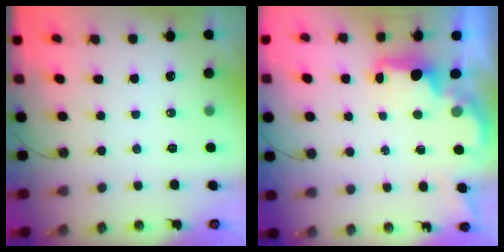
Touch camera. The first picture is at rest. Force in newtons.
{"total": 1.8, "press": 1.7, "slide": 0.6}